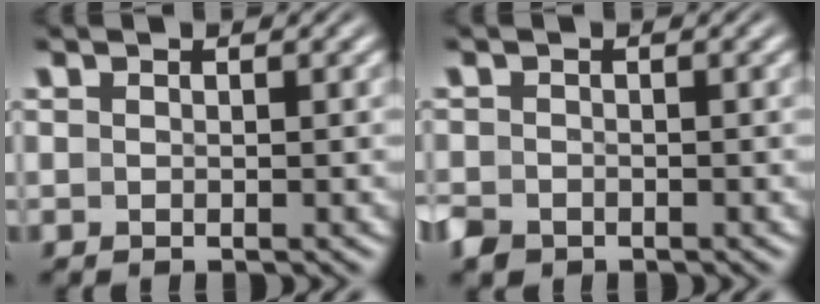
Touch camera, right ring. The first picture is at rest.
{"total": 1.9, "force": [-1.5, 1.2, 0.3], "torque": [-0.011, -0.016, -0.020]}